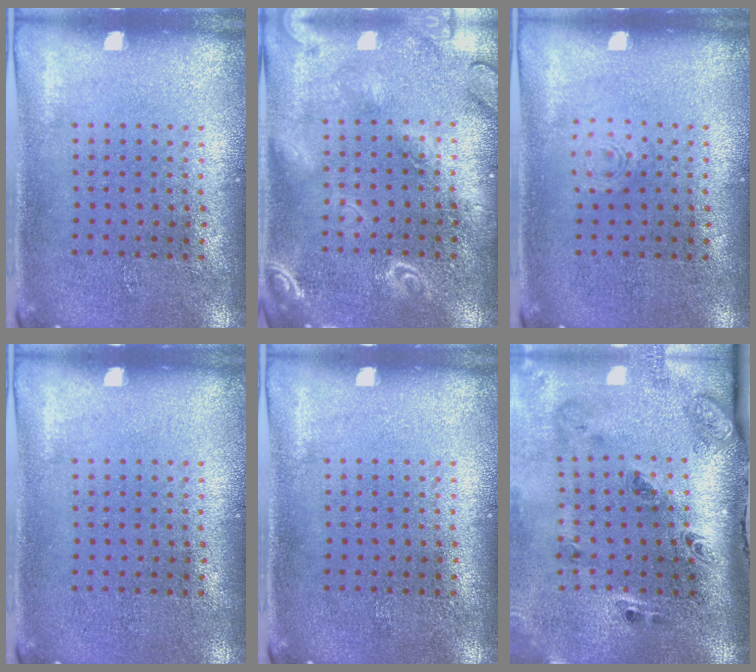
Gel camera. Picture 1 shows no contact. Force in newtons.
{"total": 3.5, "press": 3.5, "slide": 0.5}
{"total": 0.6, "press": 0.6, "slide": 0.1}
{"total": 0.0}
{"total": 0.0}
{"total": 3.4, "press": 2.1, "slide": 2.6}